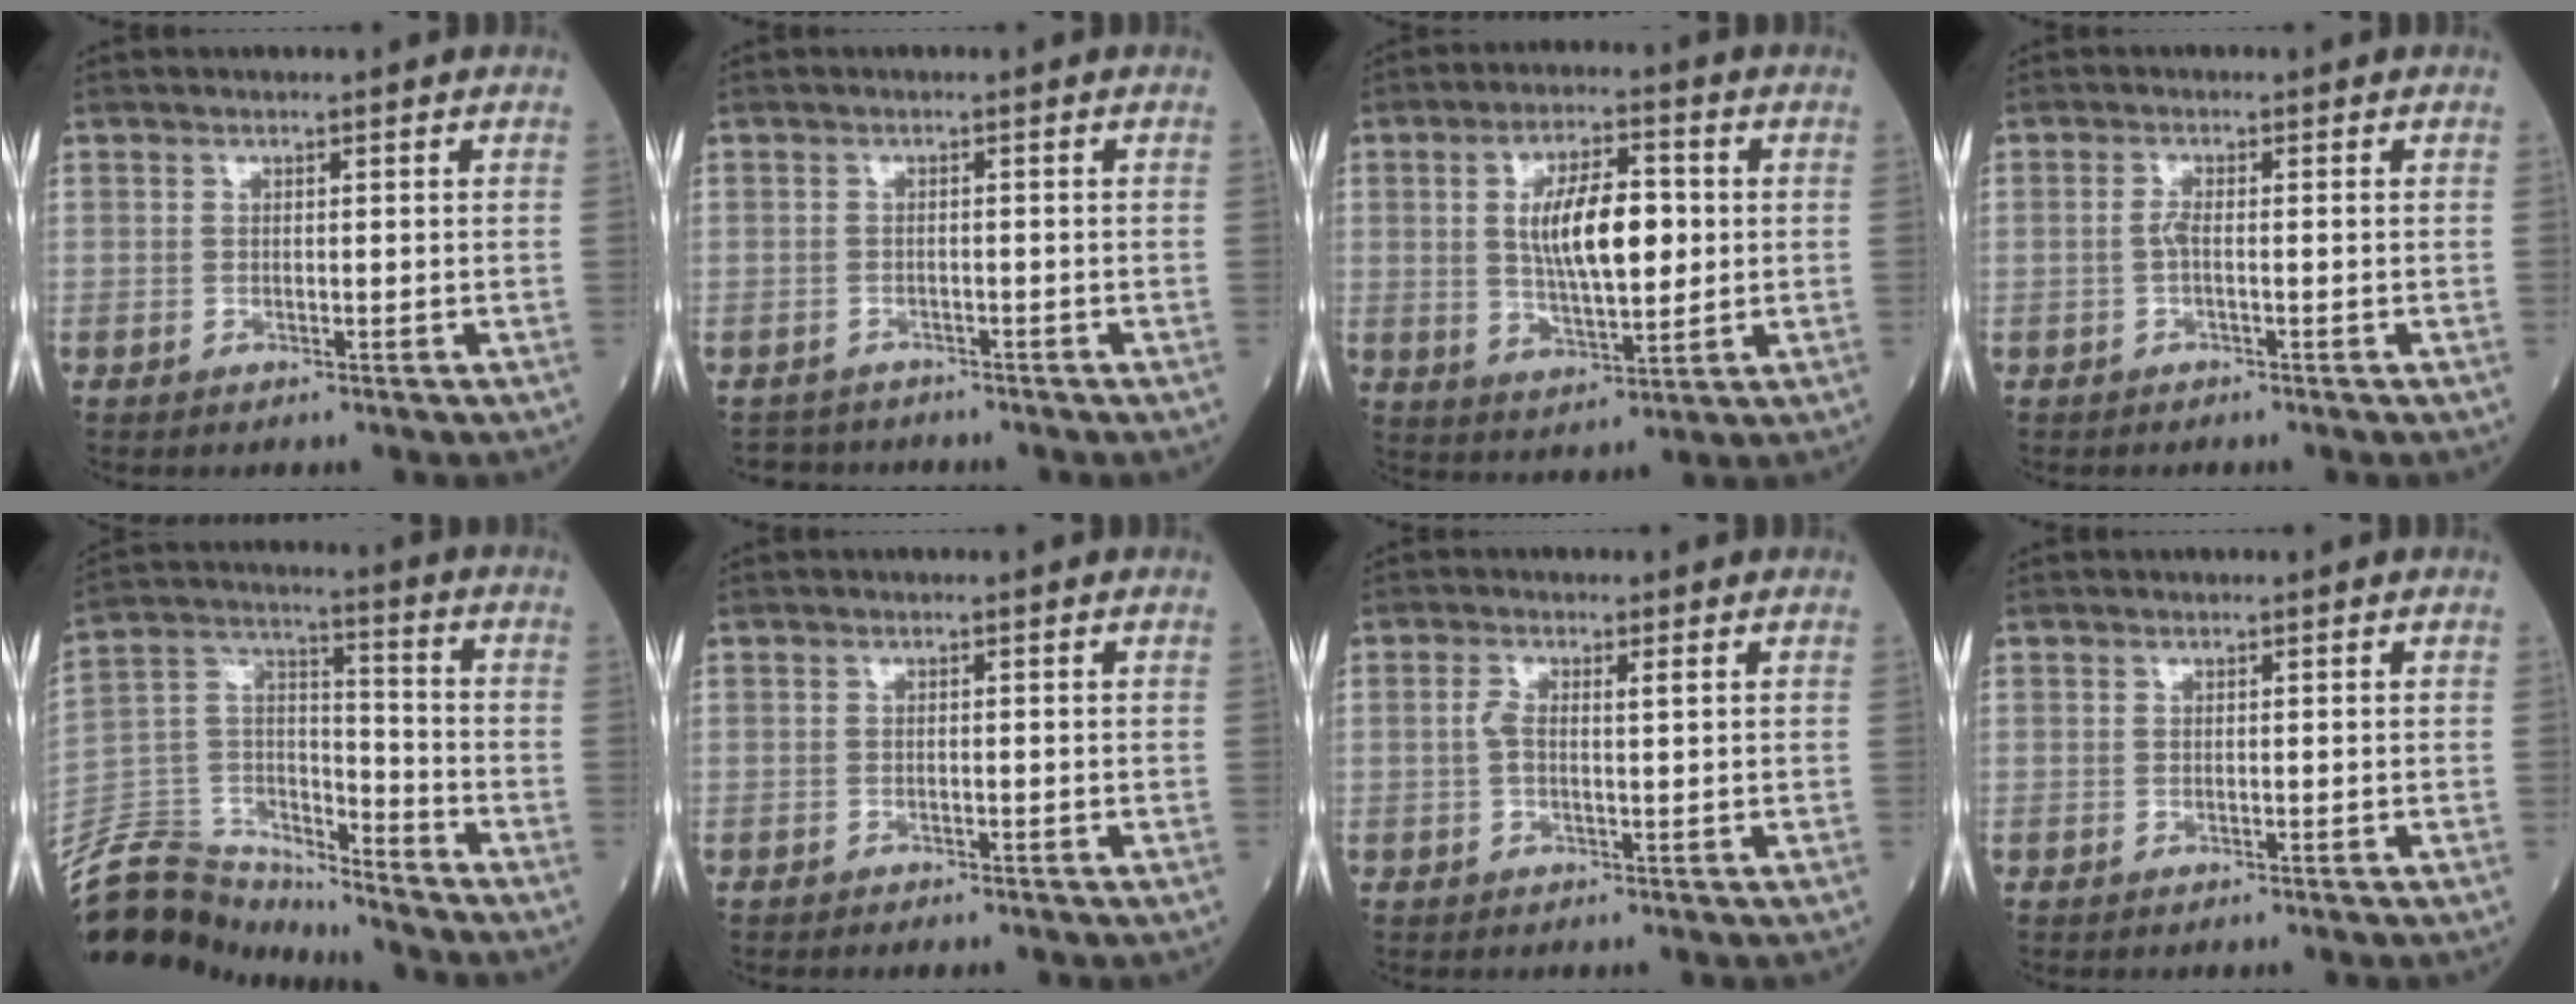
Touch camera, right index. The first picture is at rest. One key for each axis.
{"total": 3.2, "fx": -2.9, "fy": 1.1, "fz": -0.7, "tx": 0.006, "ty": -0.004, "tz": -0.052}
{"total": 11.0, "fx": 1.3, "fy": 3.6, "fz": 10.3, "tx": -0.186, "ty": 0.007, "tz": 0.023}
{"total": 1.4, "fx": -0.4, "fy": 0.2, "fz": 1.4, "tx": -0.028, "ty": 0.002, "tz": -0.010}
{"total": 17.4, "fx": -15.9, "fy": 5.9, "fz": 3.7, "tx": -0.081, "ty": 0.058, "tz": -0.272}
{"total": 1.3, "fx": -1.1, "fy": 0.5, "fz": 0.5, "tx": -0.013, "ty": -0.002, "tz": -0.014}
{"total": 2.4, "fx": 0.5, "fy": 0.6, "fz": 2.3, "tx": -0.054, "ty": 0.014, "tz": 0.009}
{"total": 0.0}